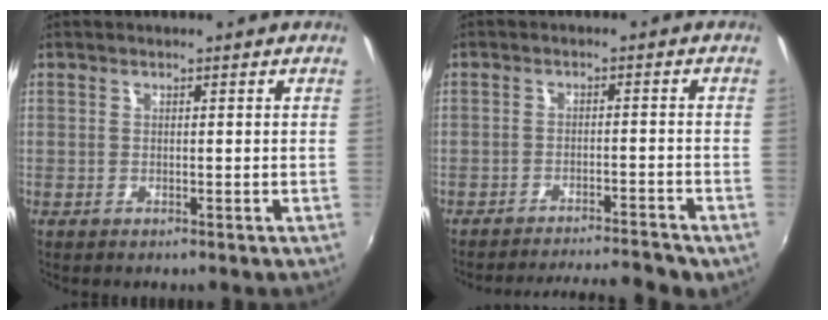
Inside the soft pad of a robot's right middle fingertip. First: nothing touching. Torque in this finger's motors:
{"motor_torque": [-0.65, -0.54, -0.25, -0.02]}